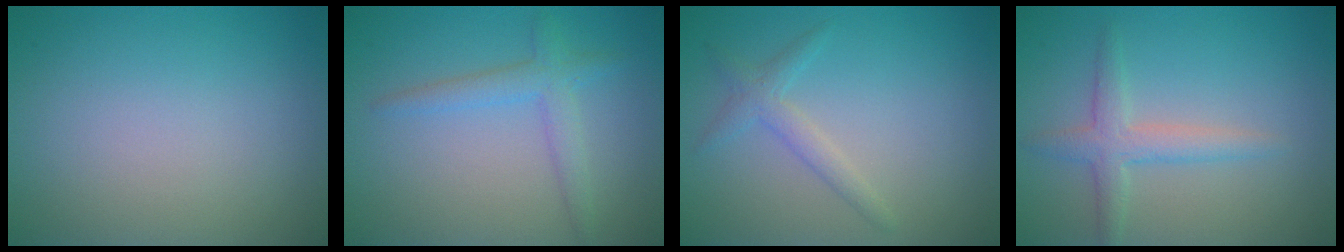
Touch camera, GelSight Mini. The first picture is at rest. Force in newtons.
{"total": 2.5, "press": 2.5, "slide": 0.1}
{"total": 1.8, "press": 1.8, "slide": 0.0}
{"total": 2.7, "press": 2.7, "slide": 0.0}